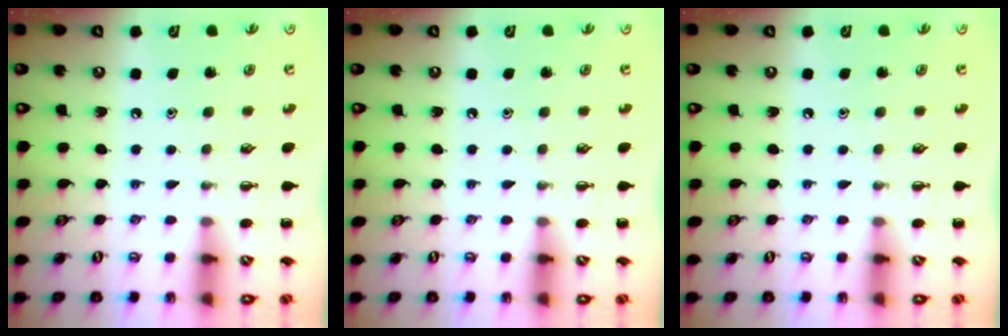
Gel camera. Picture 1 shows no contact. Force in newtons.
{"total": 0.0}
{"total": 0.0}